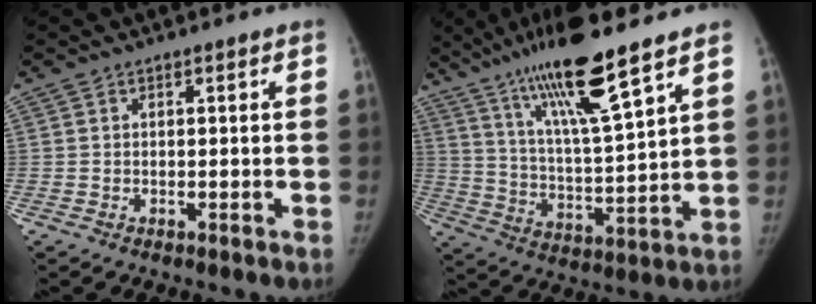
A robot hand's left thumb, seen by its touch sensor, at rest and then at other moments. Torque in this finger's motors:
{"motor_torque": [0.25, 0.24, 1.48, -1.30, 0.38]}